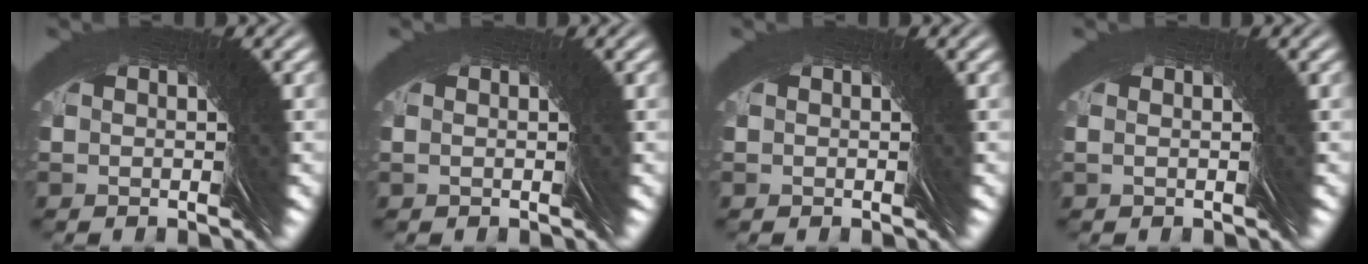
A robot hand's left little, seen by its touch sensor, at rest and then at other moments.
{"total": 1.7, "force": [0.6, -1.4, -0.5], "torque": [0.018, 0.015, 0.006]}
{"total": 0.0}
{"total": 2.0, "force": [0.7, -1.8, -0.6], "torque": [0.023, 0.019, 0.005]}